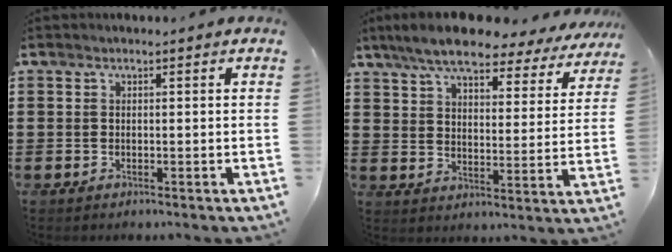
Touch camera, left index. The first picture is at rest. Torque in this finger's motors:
{"motor_torque": [1.57, 0.57, 1.05, 0.21]}